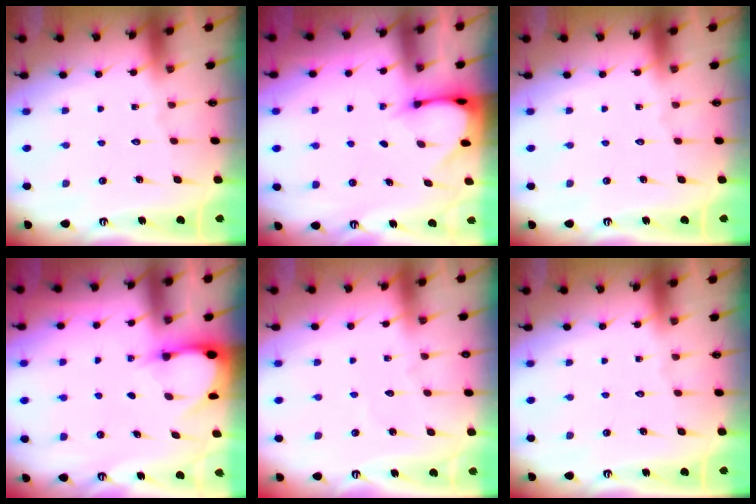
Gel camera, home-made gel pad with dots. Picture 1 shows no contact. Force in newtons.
{"total": 2.9, "press": 2.8, "slide": 0.3}
{"total": 0.0}
{"total": 2.9, "press": 2.9, "slide": 0.3}
{"total": 2.0, "press": 2.0, "slide": 0.1}
{"total": 0.0}